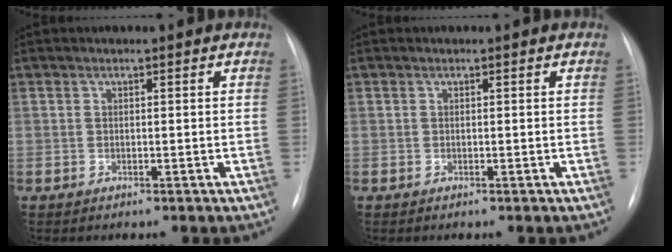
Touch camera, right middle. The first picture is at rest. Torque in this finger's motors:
{"motor_torque": [0.00, 0.00, 0.00, 0.00]}